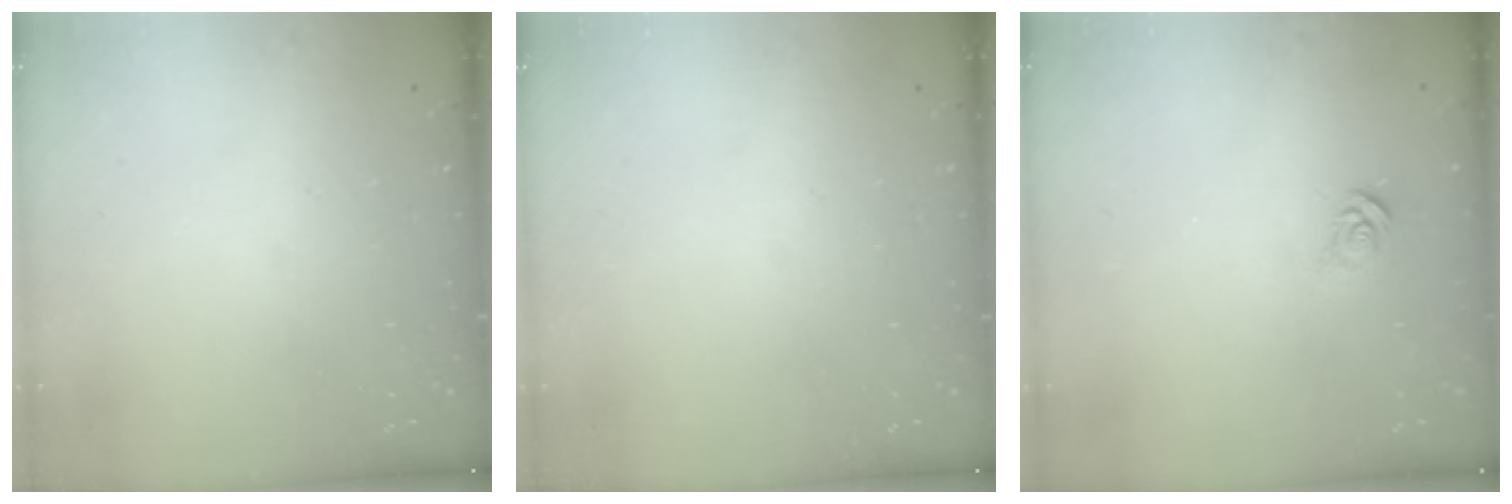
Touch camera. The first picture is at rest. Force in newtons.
{"total": 0.0}
{"total": 4.3, "press": 4.3, "slide": 0.4}